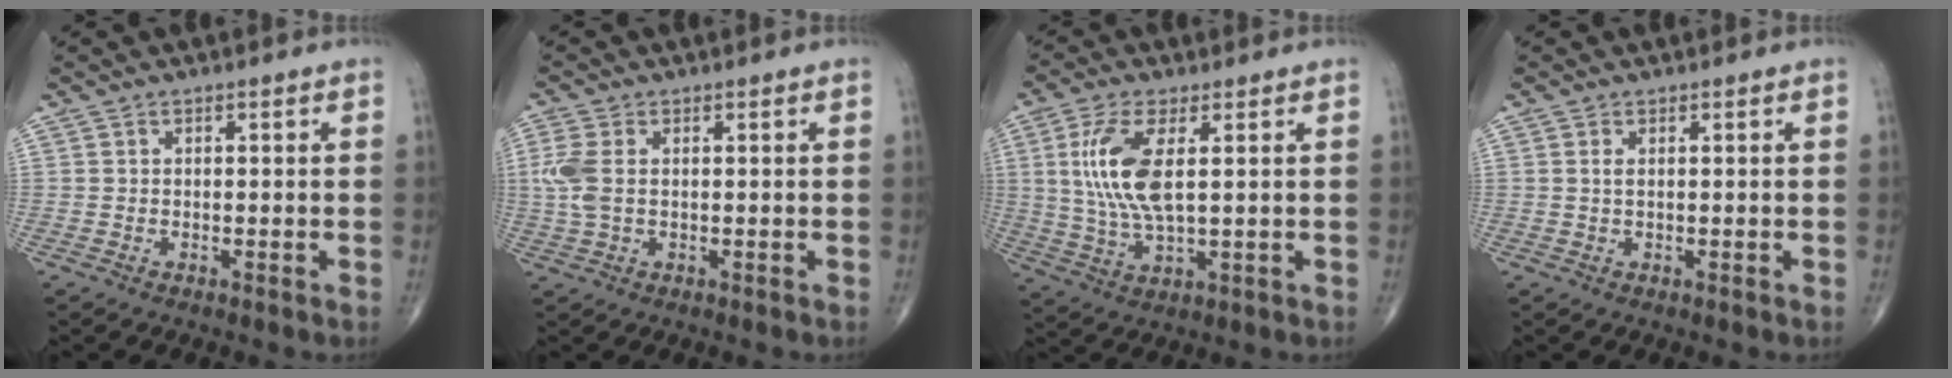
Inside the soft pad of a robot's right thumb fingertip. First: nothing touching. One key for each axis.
{"total": 5.4, "fx": 0.4, "fy": 3.2, "fz": 4.3, "tx": -0.127, "ty": 0.009, "tz": 0.007}
{"total": 11.2, "fx": 2.3, "fy": 4.2, "fz": 10.1, "tx": -0.229, "ty": -0.008, "tz": 0.050}
{"total": 0.9, "fx": 0.2, "fy": 0.3, "fz": 0.8, "tx": -0.021, "ty": 0.003, "tz": 0.006}